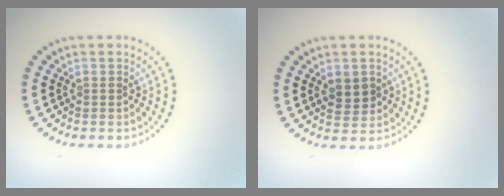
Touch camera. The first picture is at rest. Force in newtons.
{"total": 2.3, "press": 2.3, "slide": 0.4}